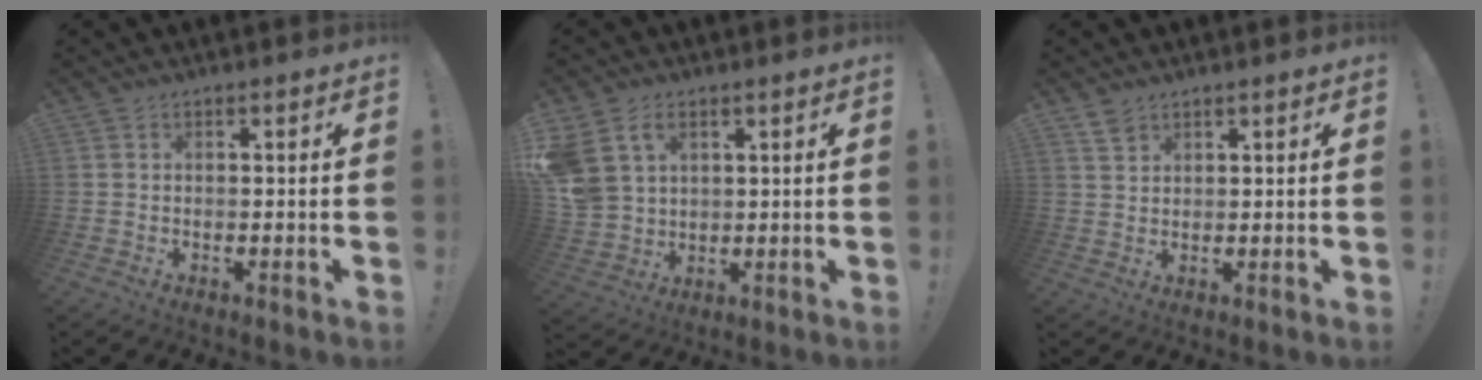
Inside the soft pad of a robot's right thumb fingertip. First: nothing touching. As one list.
[{"total": 9.5, "force": [4.8, 7.0, 4.3], "torque": [-0.097, -0.017, 0.100]}, {"total": 3.3, "force": [2.5, 1.9, 1.0], "torque": [-0.007, -0.016, 0.046]}]